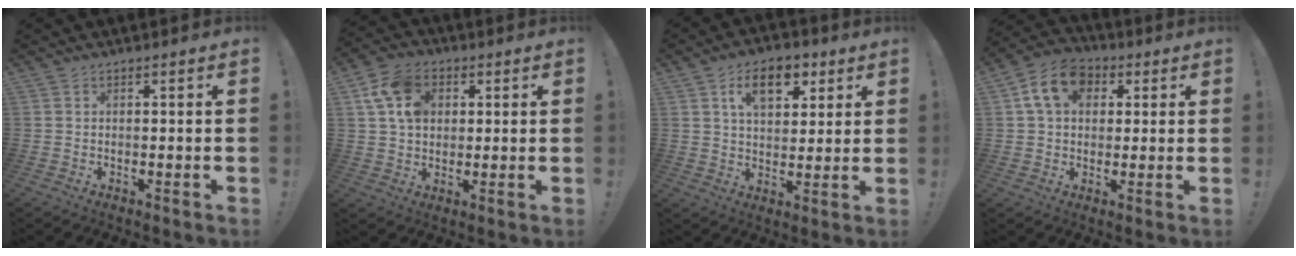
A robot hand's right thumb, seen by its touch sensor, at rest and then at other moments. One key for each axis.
{"total": 11.5, "fx": 3.7, "fy": 8.7, "fz": 6.4, "tx": -0.118, "ty": 0.004, "tz": 0.076}
{"total": 11.3, "fx": 5.4, "fy": 6.9, "fz": 7.1, "tx": -0.101, "ty": -0.008, "tz": 0.096}
{"total": 12.1, "fx": 3.8, "fy": 9.0, "fz": 7.2, "tx": -0.117, "ty": 0.010, "tz": 0.074}